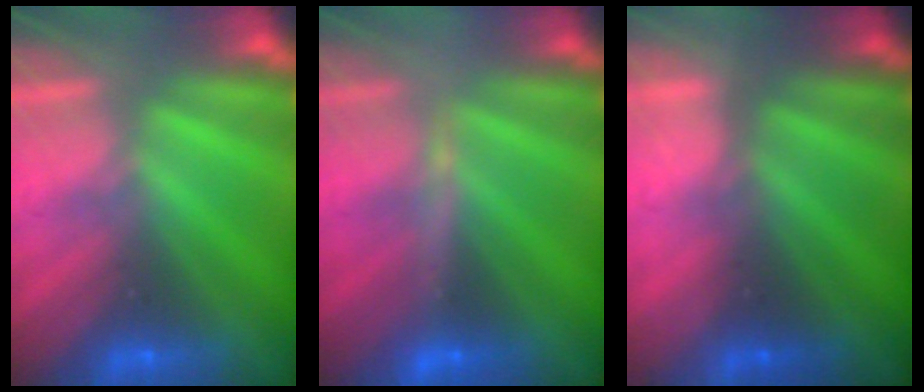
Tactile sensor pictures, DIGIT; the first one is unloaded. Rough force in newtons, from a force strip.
{"total": 3.3}
{"total": 1.9}